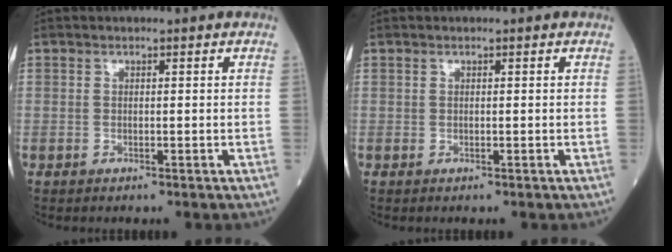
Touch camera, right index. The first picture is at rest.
{"total": 0.0}